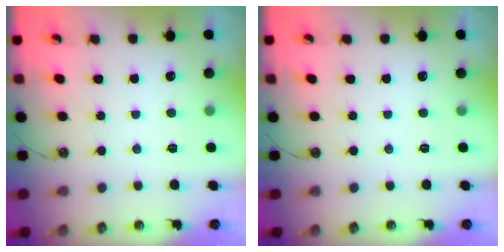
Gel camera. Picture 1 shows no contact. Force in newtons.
{"total": 0.0}